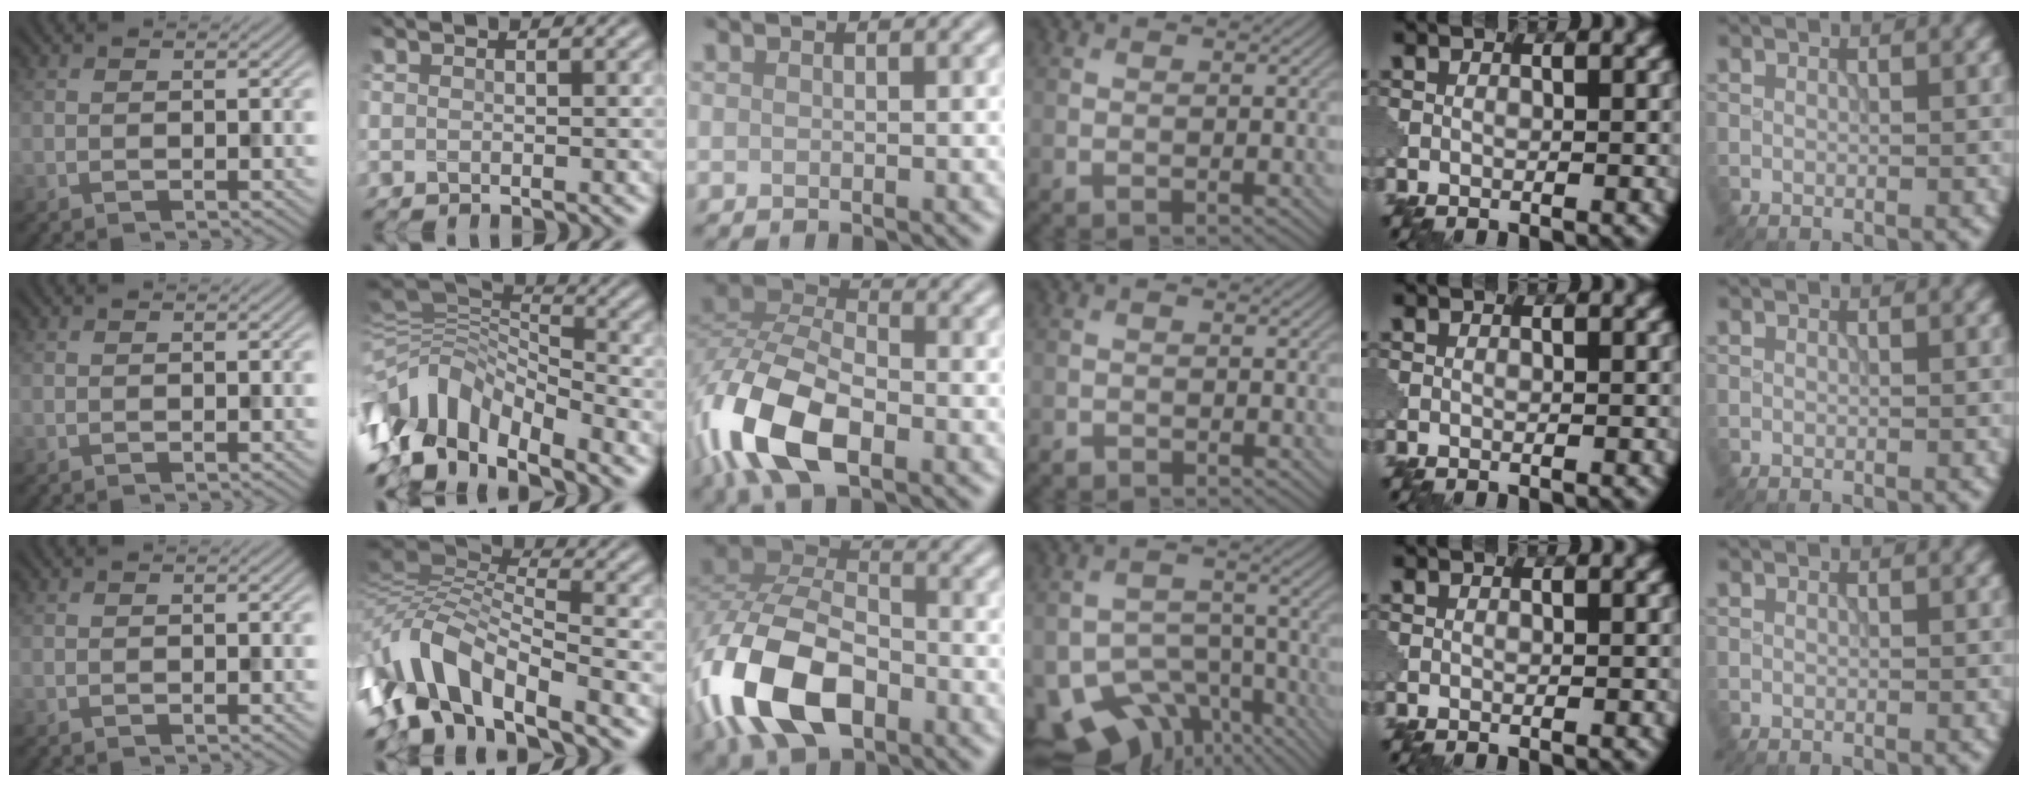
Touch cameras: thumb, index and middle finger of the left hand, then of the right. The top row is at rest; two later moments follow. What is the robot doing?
{"motion": "assemble", "object": "puzzle pieces"}